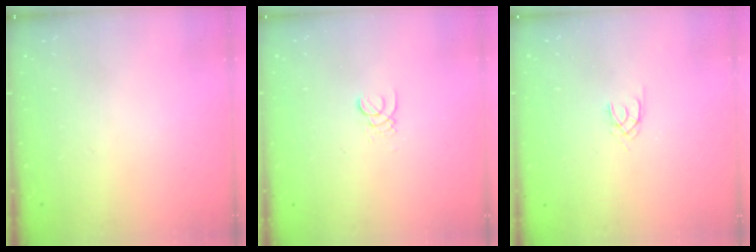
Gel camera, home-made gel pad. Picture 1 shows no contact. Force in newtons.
{"total": 1.3, "press": 1.3, "slide": 0.1}
{"total": 1.3, "press": 1.2, "slide": 0.3}